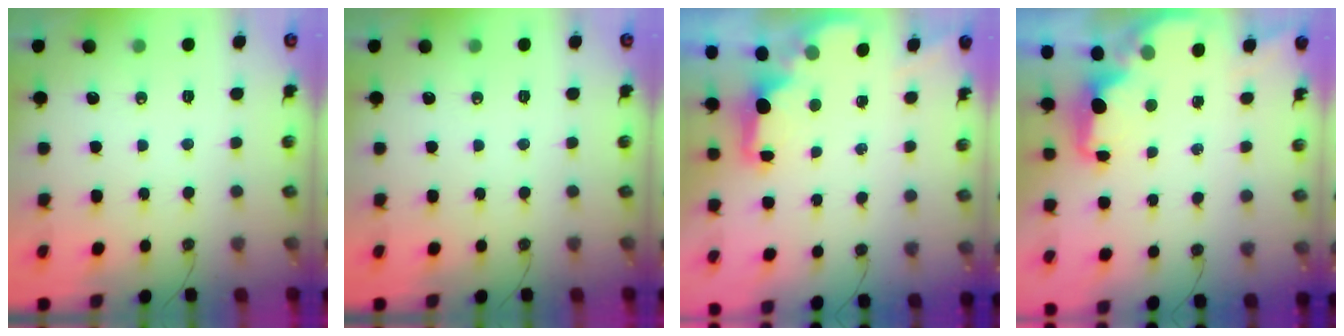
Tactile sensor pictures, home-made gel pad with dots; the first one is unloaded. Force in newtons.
{"total": 0.0}
{"total": 1.8, "press": 1.6, "slide": 0.7}
{"total": 2.1, "press": 2.0, "slide": 0.8}